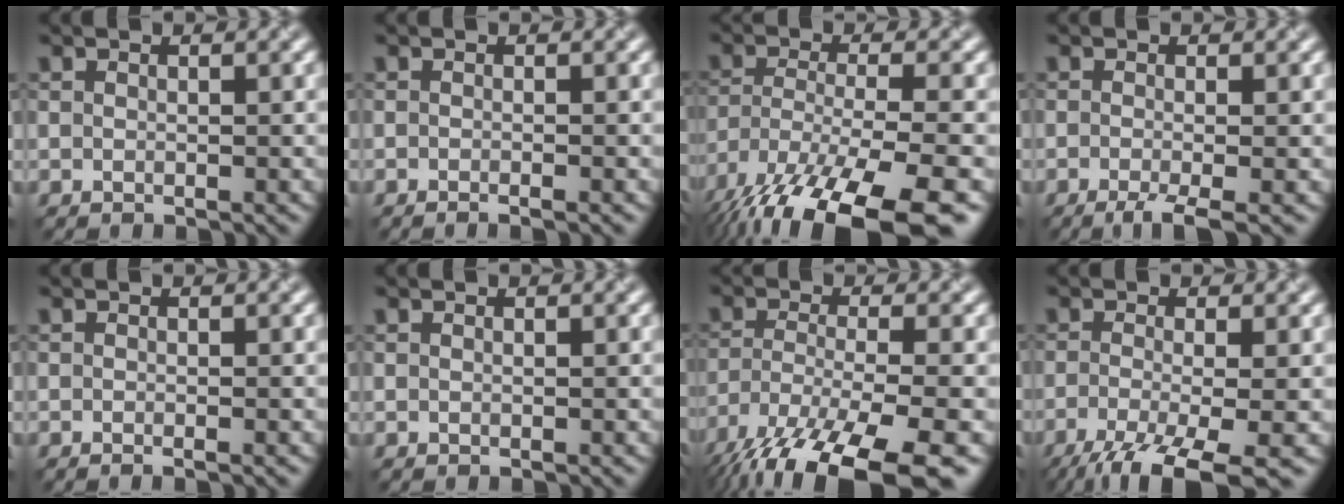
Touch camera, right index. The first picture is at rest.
{"total": 1.0, "force": [-0.5, 0.3, 0.9], "torque": [-0.007, -0.005, -0.011]}
{"total": 14.7, "force": [-10.3, 4.7, 9.4], "torque": [-0.198, -0.055, -0.153]}
{"total": 3.1, "force": [-1.7, 0.6, 2.6], "torque": [-0.042, -0.006, -0.036]}
{"total": 0.7, "force": [-0.4, 0.2, 0.6], "torque": [-0.006, -0.005, -0.008]}
{"total": 0.0}
{"total": 13.3, "force": [-9.4, 3.8, 8.6], "torque": [-0.175, -0.035, -0.151]}
{"total": 8.4, "force": [-4.7, 2.3, 6.6], "torque": [-0.114, -0.024, -0.079]}